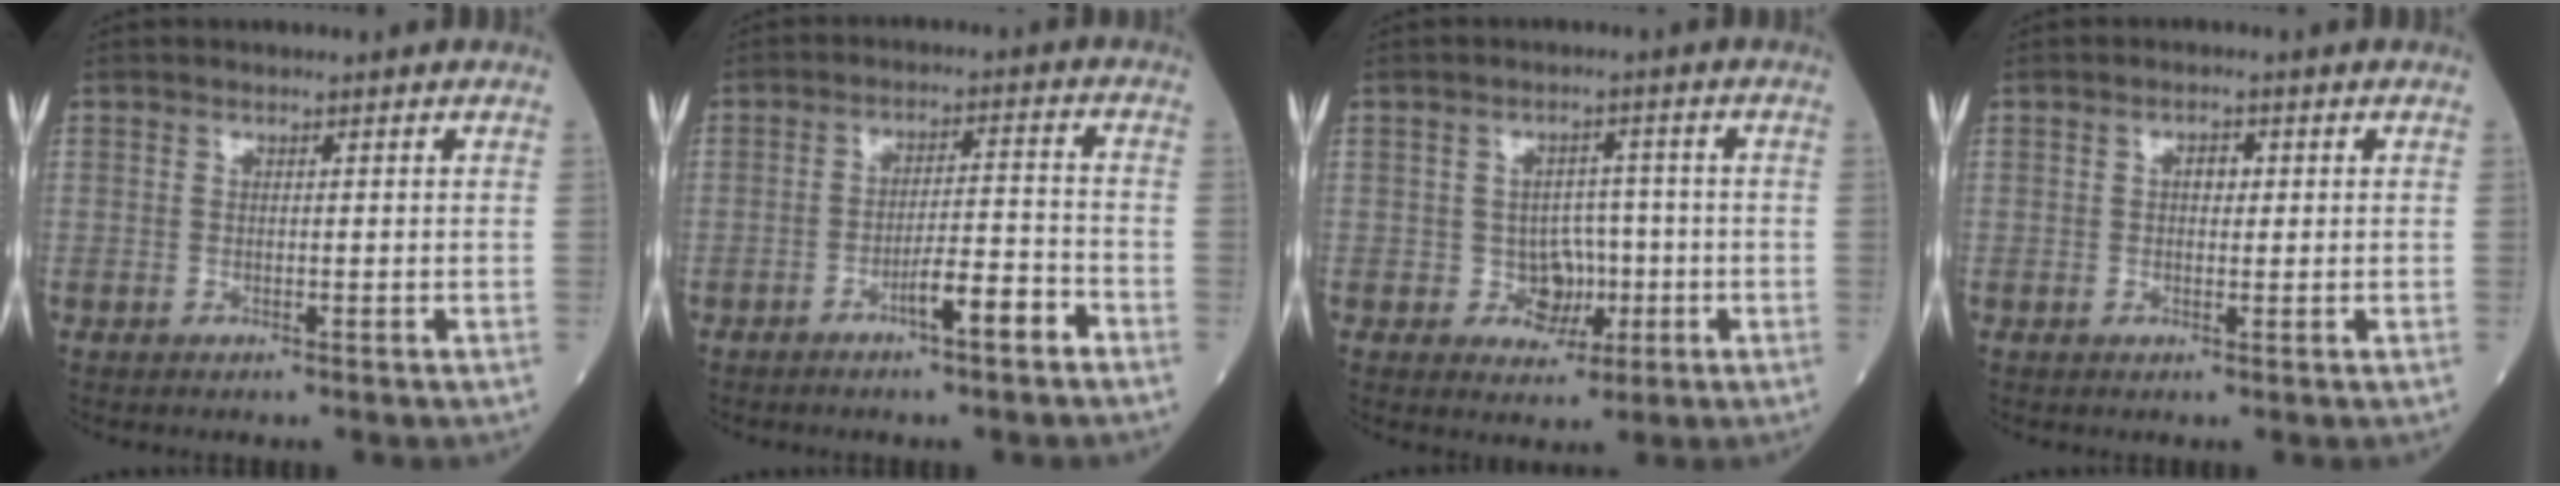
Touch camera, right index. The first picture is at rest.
{"total": 5.7, "force": [-3.5, 0.5, 4.5], "torque": [-0.068, 0.008, -0.058]}
{"total": 4.4, "force": [-1.1, 3.8, 1.9], "torque": [-0.018, 0.010, -0.012]}
{"total": 1.7, "force": [0.3, 1.0, 1.4], "torque": [-0.021, 0.006, 0.003]}